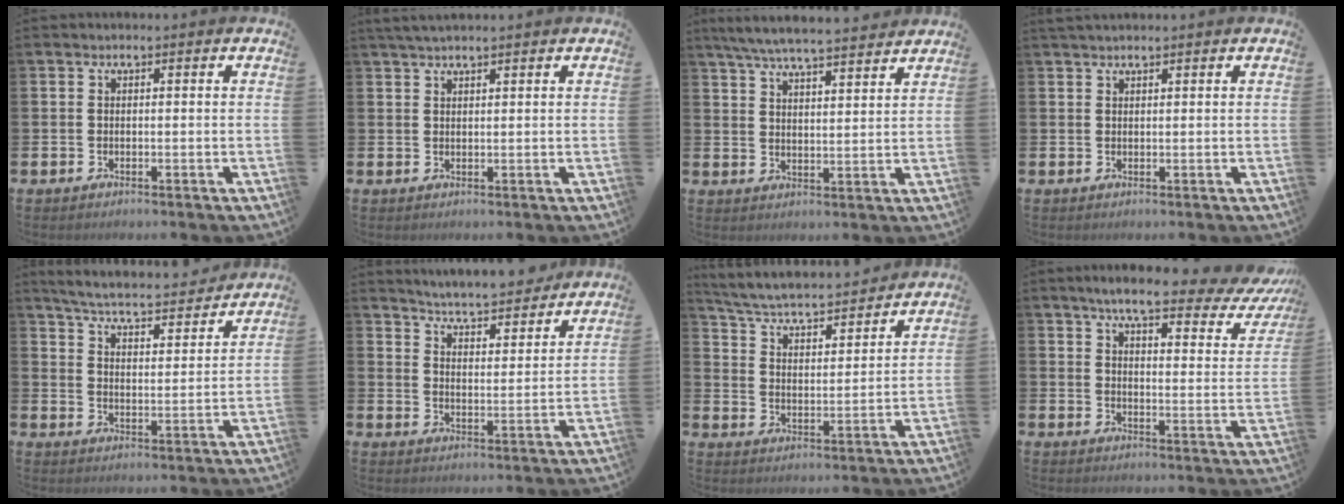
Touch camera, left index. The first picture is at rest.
{"total": 2.2, "force": [2.0, 0.4, 0.9], "torque": [-0.017, -0.001, 0.035]}
{"total": 6.4, "force": [6.1, 0.3, 1.7], "torque": [-0.056, -0.031, 0.110]}
{"total": 1.4, "force": [1.3, 0.3, 0.4], "torque": [-0.005, 0.002, 0.024]}
{"total": 5.3, "force": [5.2, 0.4, 1.2], "torque": [-0.049, -0.044, 0.084]}
{"total": 5.5, "force": [5.5, 0.3, 0.5], "torque": [-0.026, -0.048, 0.092]}
{"total": 5.1, "force": [4.8, 0.7, 1.5], "torque": [-0.055, -0.045, 0.075]}
{"total": 6.5, "force": [5.5, 1.1, 3.3], "torque": [-0.069, -0.038, 0.083]}